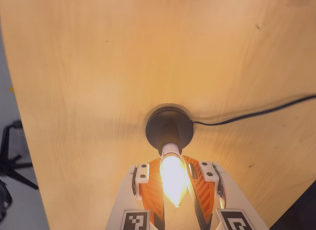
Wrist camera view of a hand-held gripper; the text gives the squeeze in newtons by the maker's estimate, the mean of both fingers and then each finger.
{"total": 13.3, "left": 12.9, "right": 13.7}